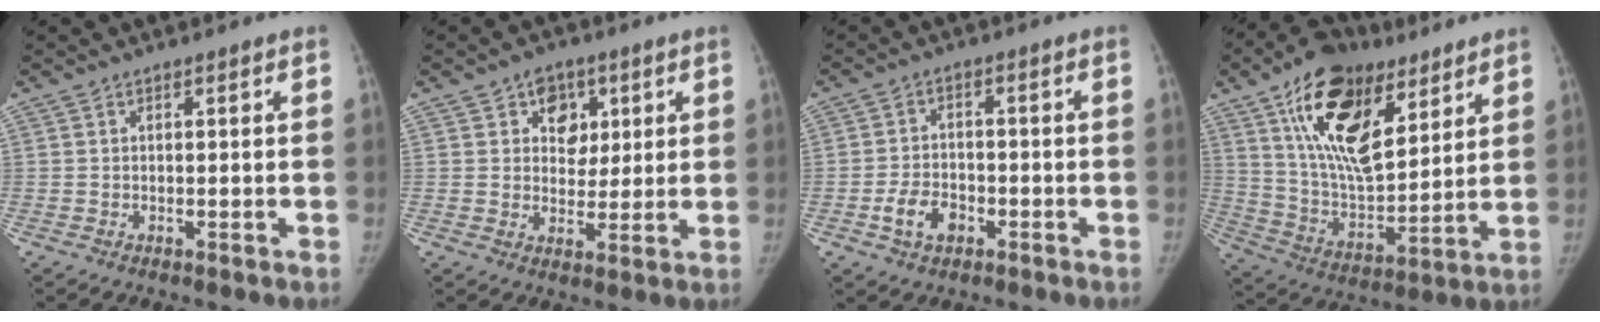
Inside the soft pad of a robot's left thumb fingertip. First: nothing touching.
{"total": 6.8, "force": [2.7, 5.4, 3.1], "torque": [-0.003, -0.007, 0.038]}
{"total": 6.0, "force": [-2.6, 4.1, 3.4], "torque": [-0.052, 0.018, -0.045]}
{"total": 22.4, "force": [11.6, 11.2, 15.6], "torque": [-0.240, -0.048, 0.208]}